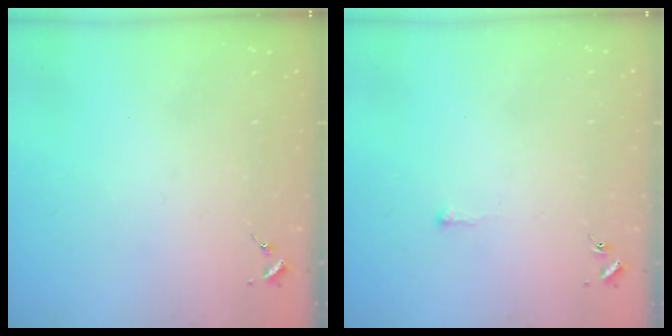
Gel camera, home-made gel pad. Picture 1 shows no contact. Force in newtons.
{"total": 2.6, "press": 2.6, "slide": 0.4}